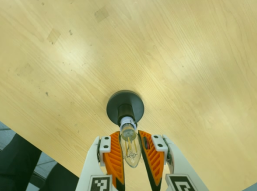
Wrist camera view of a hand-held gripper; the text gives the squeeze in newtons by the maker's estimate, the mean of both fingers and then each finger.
{"total": 15.1, "left": 14.9, "right": 15.3}